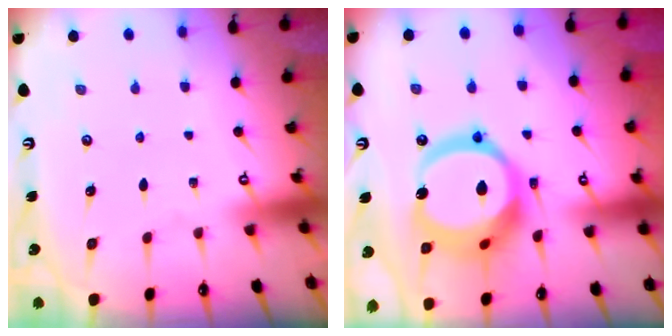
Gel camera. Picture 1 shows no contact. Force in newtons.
{"total": 19.8, "press": 19.6, "slide": 2.4}